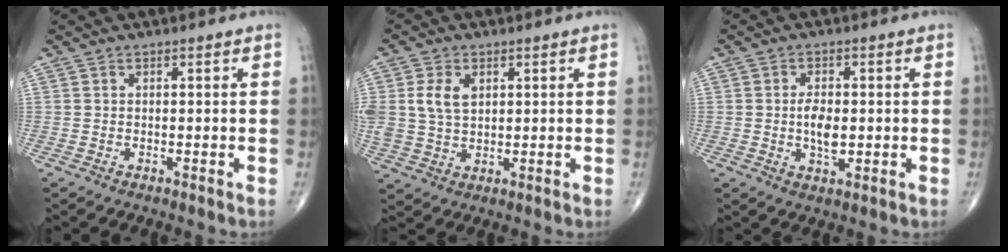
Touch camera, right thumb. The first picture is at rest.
{"total": 6.8, "force": [1.8, 4.6, 4.8], "torque": [-0.092, -0.001, 0.041]}
{"total": 5.2, "force": [-0.2, 2.6, 4.5], "torque": [-0.076, -0.005, -0.005]}